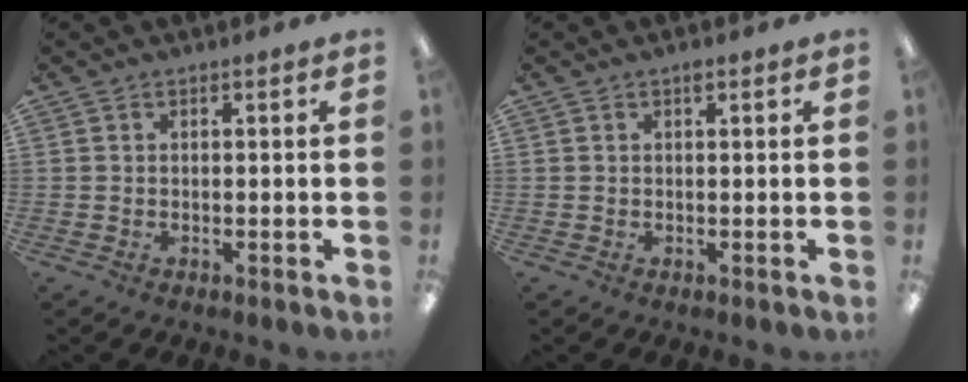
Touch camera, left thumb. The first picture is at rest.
{"total": 0.9, "force": [0.6, 0.3, 0.6], "torque": [-0.005, -0.001, 0.008]}